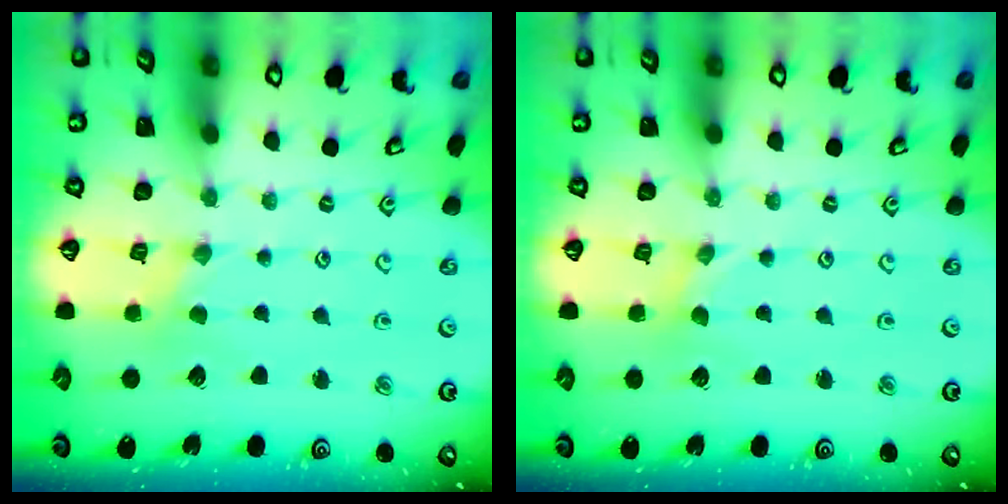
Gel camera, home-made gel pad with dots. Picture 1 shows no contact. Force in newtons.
{"total": 0.0}